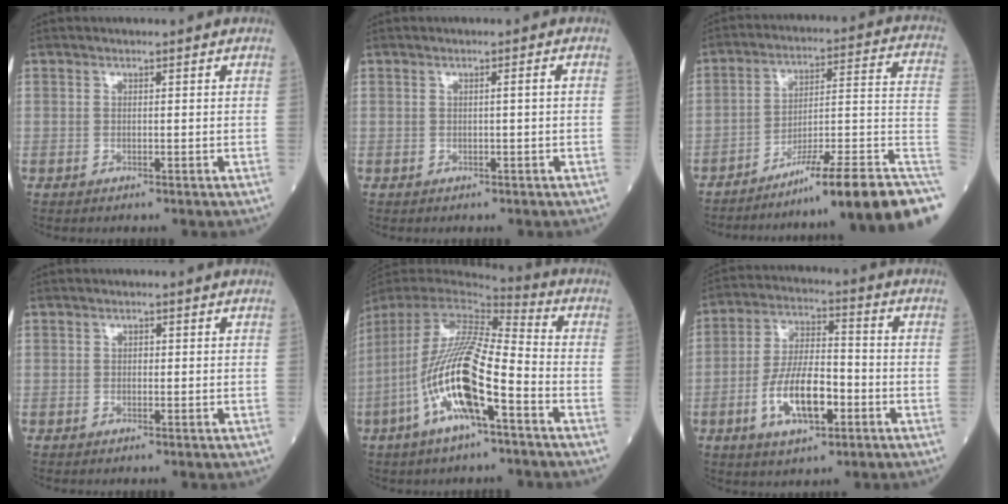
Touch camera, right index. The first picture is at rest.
{"total": 0.8, "force": [-0.1, -0.2, 0.8], "torque": [-0.013, 0.001, 0.000]}
{"total": 19.9, "force": [-13.6, -0.3, 14.5], "torque": [-0.125, 0.029, -0.212]}
{"total": 0.5, "force": [0.0, 0.4, 0.3], "torque": [-0.004, 0.002, -0.002]}
{"total": 17.4, "force": [-6.5, 3.0, 15.8], "torque": [-0.335, -0.016, -0.125]}
{"total": 10.9, "force": [-3.7, 4.0, 9.4], "torque": [-0.183, 0.006, -0.067]}